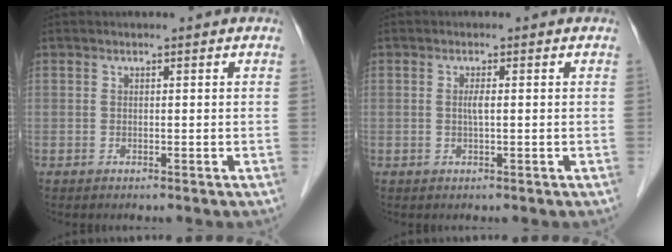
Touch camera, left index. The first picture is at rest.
{"total": 1.3, "force": [-0.1, 0.0, 1.2], "torque": [-0.028, -0.003, -0.003]}